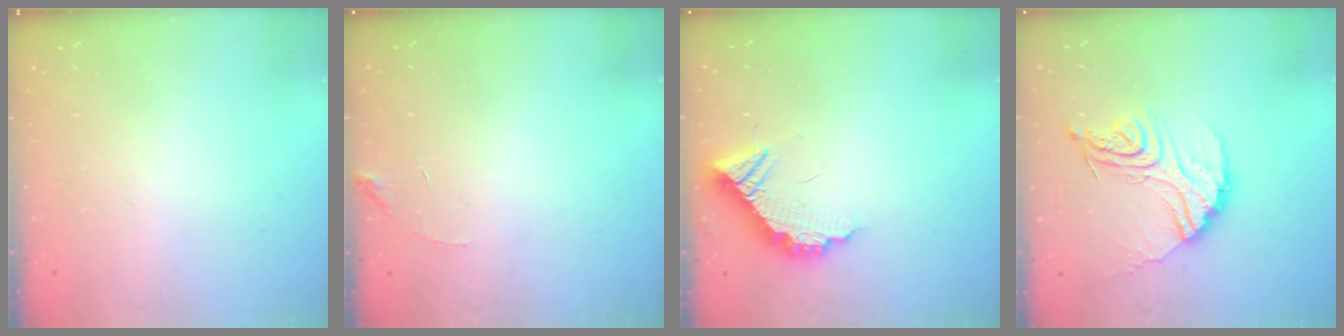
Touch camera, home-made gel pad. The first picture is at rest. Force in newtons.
{"total": 5.7, "press": 5.7, "slide": 0.3}
{"total": 12.0, "press": 12.0, "slide": 0.7}
{"total": 14.8, "press": 14.7, "slide": 1.2}